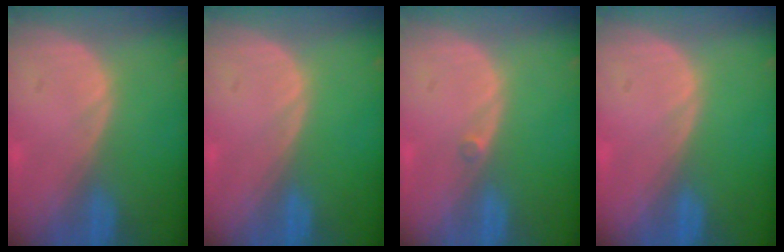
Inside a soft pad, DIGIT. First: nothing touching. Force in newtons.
{"total": 0.0}
{"total": 0.7, "press": 0.6, "slide": 0.3}
{"total": 0.0}